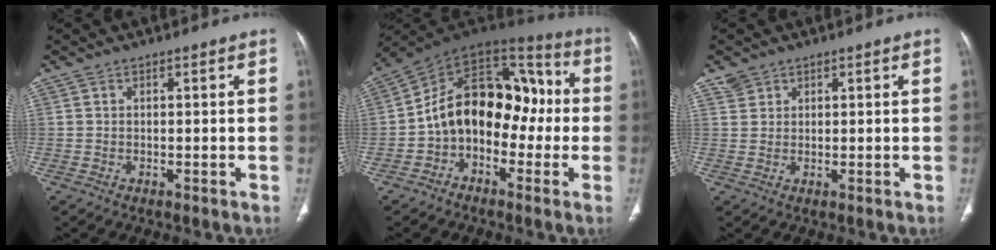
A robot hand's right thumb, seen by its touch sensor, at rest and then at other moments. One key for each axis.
{"total": 18.1, "fx": -2.4, "fy": 12.4, "fz": 13.0, "tx": -0.158, "ty": 0.073, "tz": -0.050}
{"total": 1.9, "fx": 1.3, "fy": 1.4, "fz": 0.1, "tx": 0.011, "ty": -0.003, "tz": 0.021}